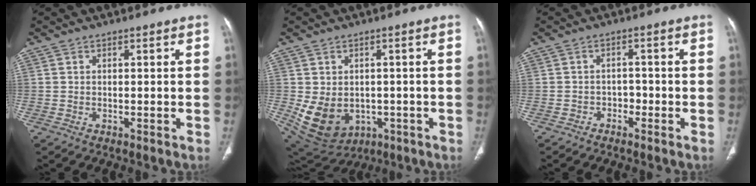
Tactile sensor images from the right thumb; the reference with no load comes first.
{"total": 12.5, "force": [-2.9, 9.8, 7.3], "torque": [-0.122, 0.006, -0.016]}
{"total": 2.2, "force": [-1.4, 1.6, 0.5], "torque": [-0.002, 0.015, -0.026]}